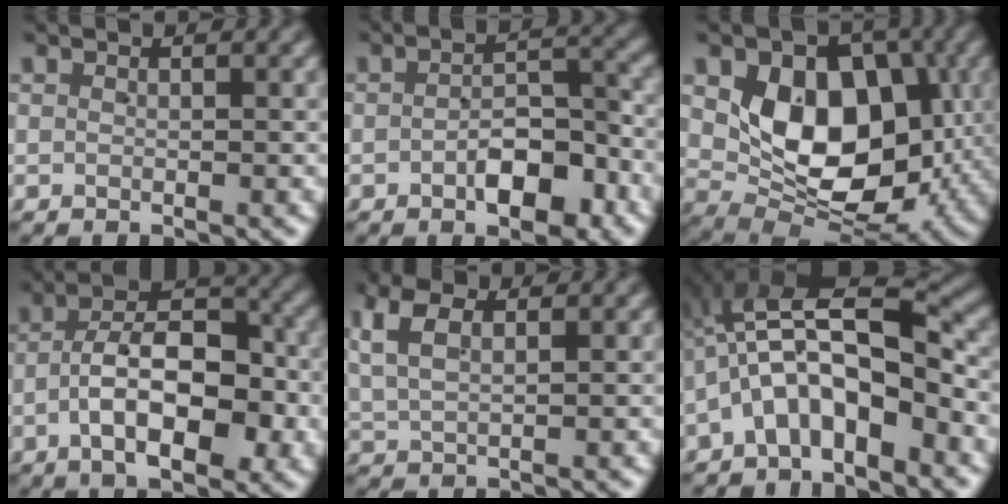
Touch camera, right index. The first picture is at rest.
{"total": 4.9, "force": [-2.4, 2.4, 3.5], "torque": [-0.041, 0.005, -0.041]}
{"total": 15.0, "force": [0.7, 9.9, 11.2], "torque": [-0.173, -0.020, 0.016]}
{"total": 8.7, "force": [-1.7, 4.7, 7.1], "torque": [-0.098, -0.002, -0.030]}
{"total": 4.1, "force": [2.0, 2.5, 2.6], "torque": [-0.071, 0.002, 0.040]}
{"total": 10.1, "force": [1.3, 6.2, 8.0], "torque": [-0.153, 0.007, 0.013]}